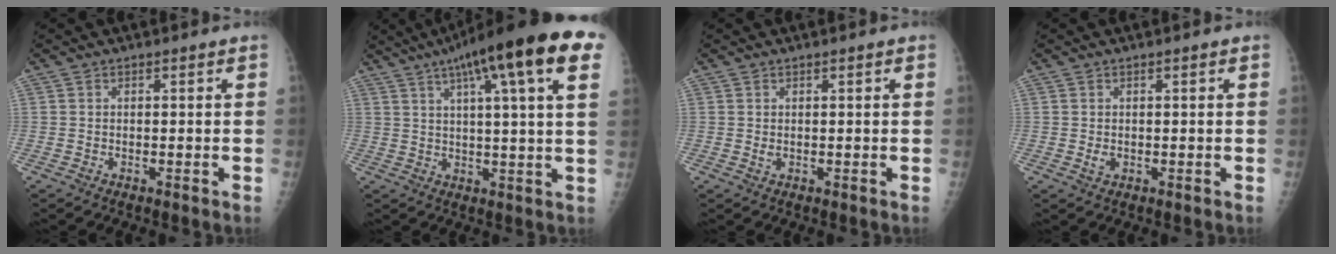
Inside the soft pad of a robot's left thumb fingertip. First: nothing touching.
{"total": 21.6, "force": [11.0, 3.5, 18.3], "torque": [-0.275, 0.008, 0.144]}
{"total": 1.0, "force": [0.2, 0.5, 0.9], "torque": [-0.015, 0.003, 0.009]}
{"total": 1.2, "force": [0.0, 0.9, 0.9], "torque": [-0.009, -0.001, 0.003]}